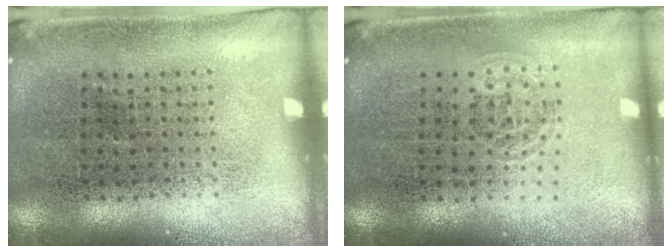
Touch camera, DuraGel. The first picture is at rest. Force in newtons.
{"total": 0.9, "press": 0.6, "slide": 0.6}